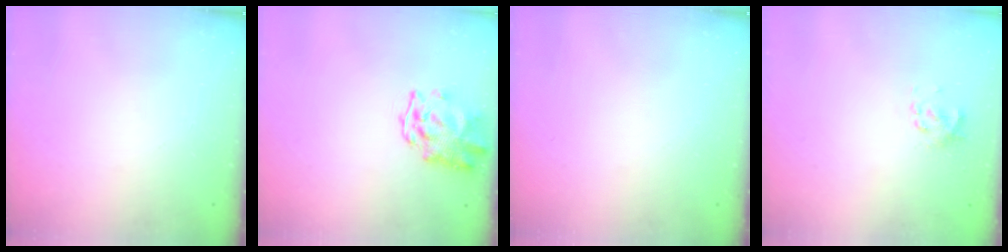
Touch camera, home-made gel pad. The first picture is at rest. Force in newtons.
{"total": 2.6, "press": 2.6, "slide": 0.5}
{"total": 0.0}
{"total": 2.5, "press": 2.5, "slide": 0.6}